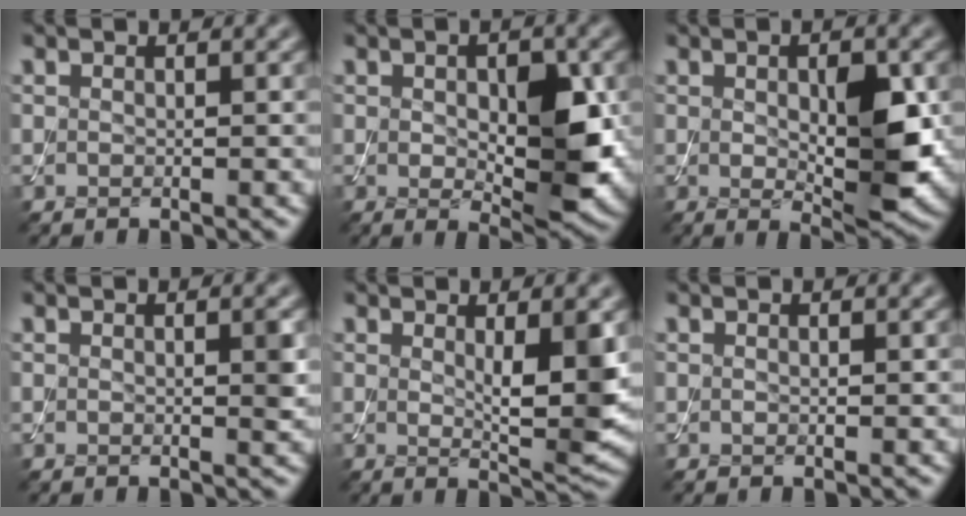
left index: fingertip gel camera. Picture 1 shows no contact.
{"total": 7.1, "force": [-0.1, 3.4, 6.2], "torque": [-0.102, -0.010, 0.007]}
{"total": 6.3, "force": [0.1, 2.5, 5.8], "torque": [-0.096, -0.008, 0.007]}
{"total": 1.0, "force": [0.1, 0.1, 1.0], "torque": [-0.013, -0.001, 0.000]}
{"total": 4.7, "force": [0.8, 1.0, 4.6], "torque": [-0.070, -0.015, 0.018]}
{"total": 0.0}